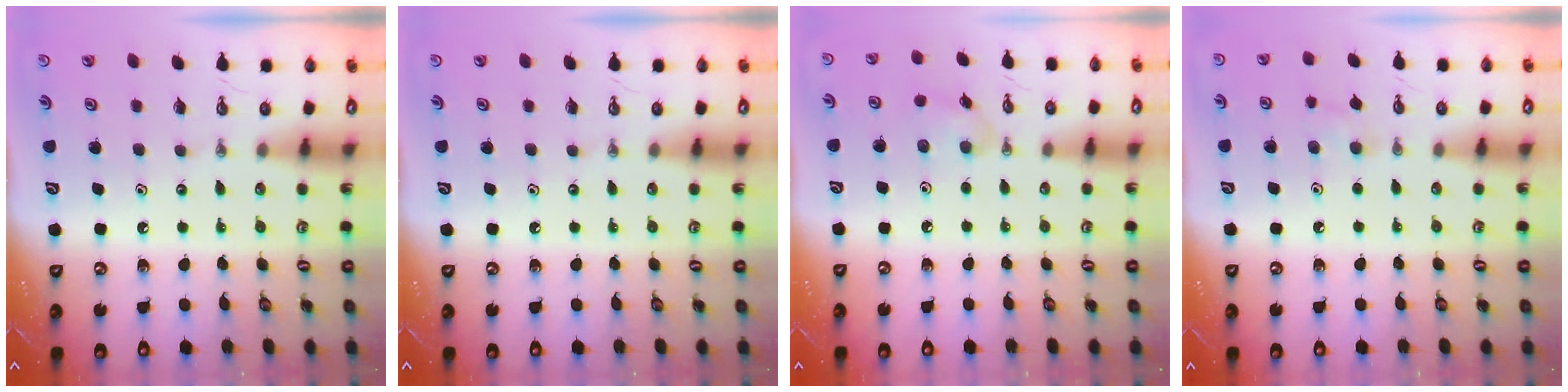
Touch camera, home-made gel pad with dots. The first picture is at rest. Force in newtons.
{"total": 0.0}
{"total": 5.9, "press": 5.8, "slide": 1.2}
{"total": 5.3, "press": 5.1, "slide": 1.4}